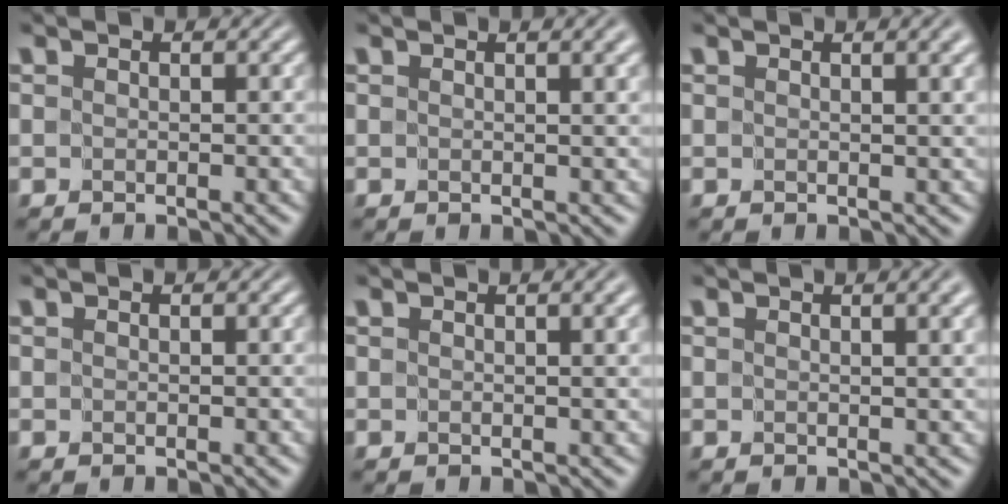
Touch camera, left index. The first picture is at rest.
{"total": 2.2, "force": [1.0, 0.5, 1.9], "torque": [-0.019, 0.001, 0.014]}
{"total": 2.6, "force": [1.2, 0.7, 2.2], "torque": [-0.021, 0.001, 0.015]}
{"total": 0.0}
{"total": 1.7, "force": [0.7, 0.3, 1.5], "torque": [-0.017, 0.002, 0.010]}
{"total": 3.4, "force": [1.4, 1.1, 2.9], "torque": [-0.022, 0.003, 0.013]}